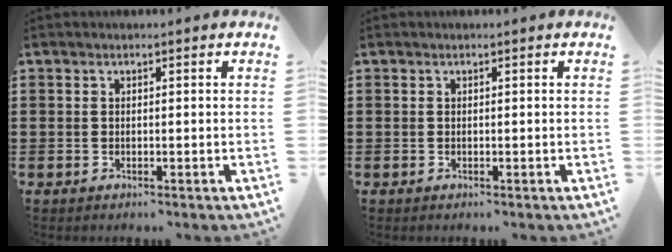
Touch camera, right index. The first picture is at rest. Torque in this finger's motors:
{"motor_torque": [0.00, 0.00, 0.00, 0.00]}